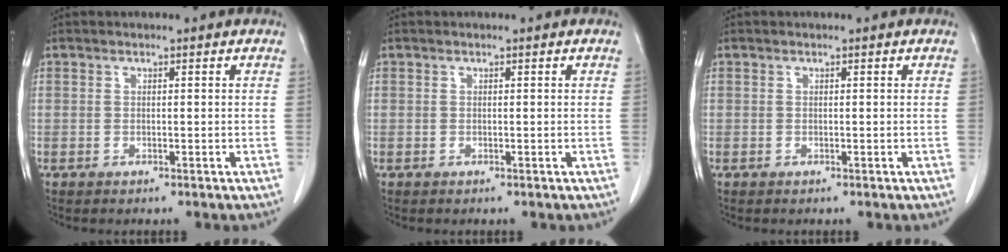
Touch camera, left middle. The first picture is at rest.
{"total": 0.0}
{"total": 0.0}